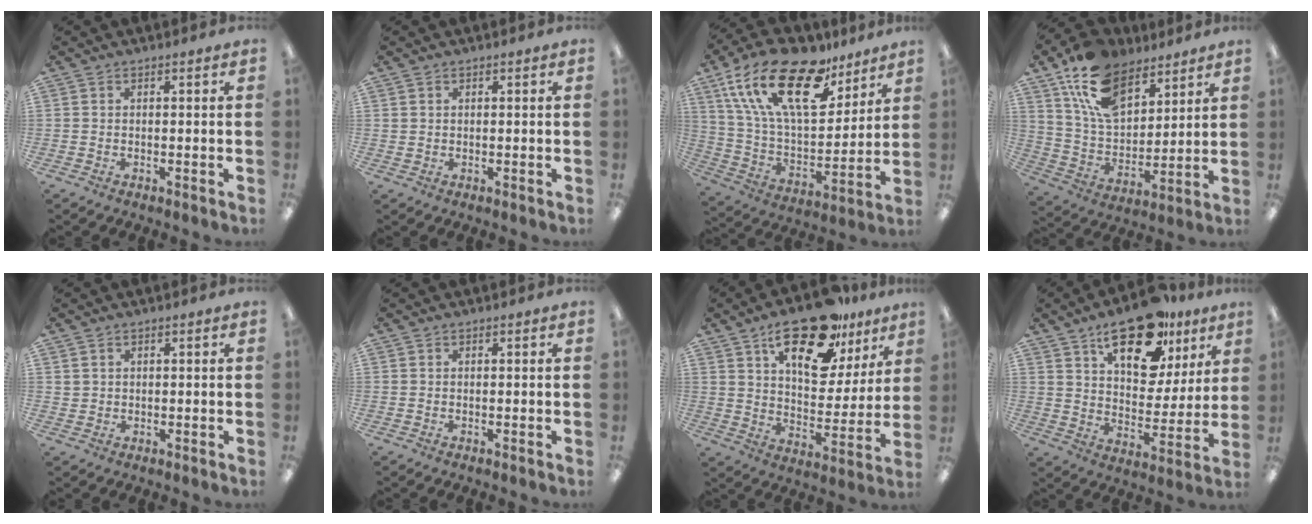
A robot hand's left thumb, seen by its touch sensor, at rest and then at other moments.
{"total": 1.0, "force": [0.6, 0.9, 0.0], "torque": [-0.001, 0.003, 0.010]}
{"total": 25.2, "force": [15.2, 11.2, 16.6], "torque": [-0.315, -0.085, 0.264]}
{"total": 16.9, "force": [11.0, 9.2, 9.0], "torque": [-0.179, -0.039, 0.209]}
{"total": 1.5, "force": [0.8, 1.3, 0.0], "torque": [-0.001, 0.003, 0.014]}
{"total": 0.0}
{"total": 22.5, "force": [14.8, 10.1, 13.7], "torque": [-0.205, -0.076, 0.247]}
{"total": 20.2, "force": [13.1, 10.0, 11.8], "torque": [-0.167, -0.068, 0.221]}